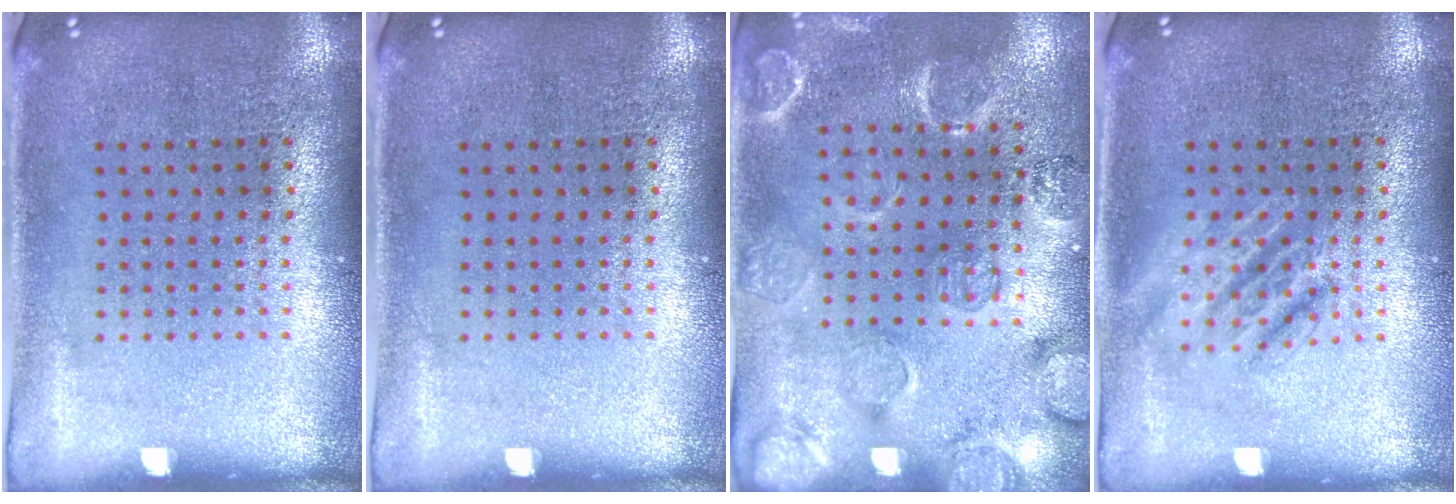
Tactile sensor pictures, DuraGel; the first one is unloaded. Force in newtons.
{"total": 0.0}
{"total": 2.5, "press": 2.2, "slide": 1.2}
{"total": 2.3, "press": 2.2, "slide": 0.3}